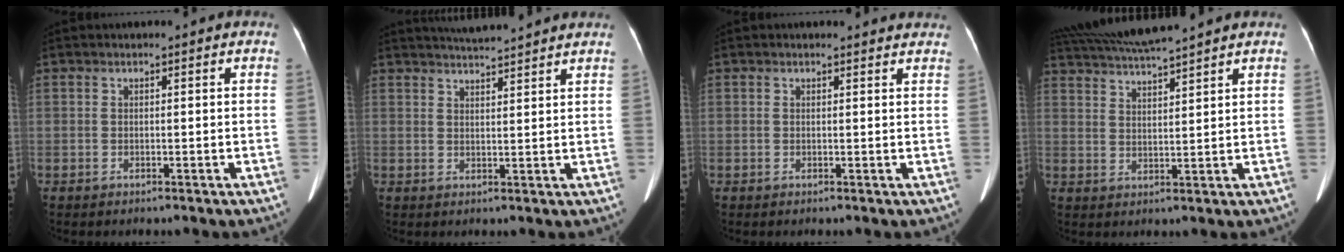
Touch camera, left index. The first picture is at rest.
{"total": 7.3, "force": [6.8, -0.5, 2.4], "torque": [-0.046, 0.021, 0.096]}
{"total": 2.9, "force": [2.7, 0.7, 0.3], "torque": [-0.010, -0.003, 0.015]}
{"total": 9.4, "force": [8.6, -1.0, 3.7], "torque": [-0.076, 0.019, 0.144]}